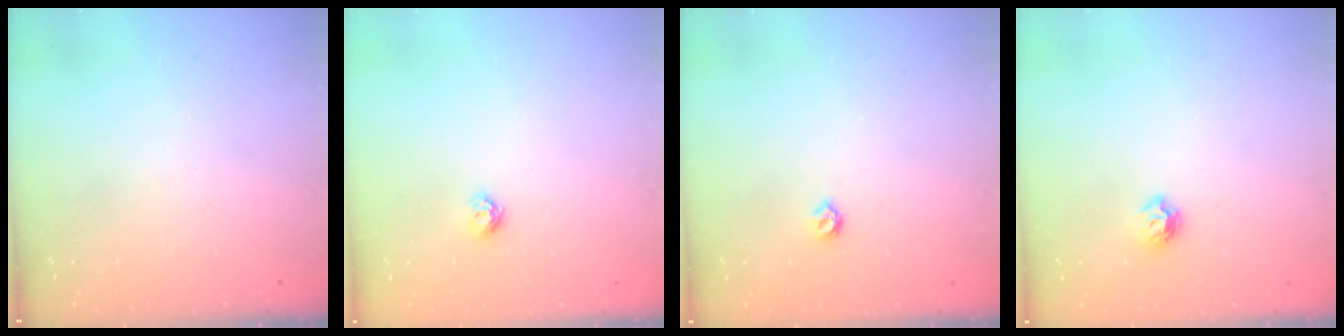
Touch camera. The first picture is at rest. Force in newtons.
{"total": 4.6, "press": 4.5, "slide": 0.6}
{"total": 4.2, "press": 4.2, "slide": 0.7}
{"total": 6.4, "press": 6.4, "slide": 0.7}